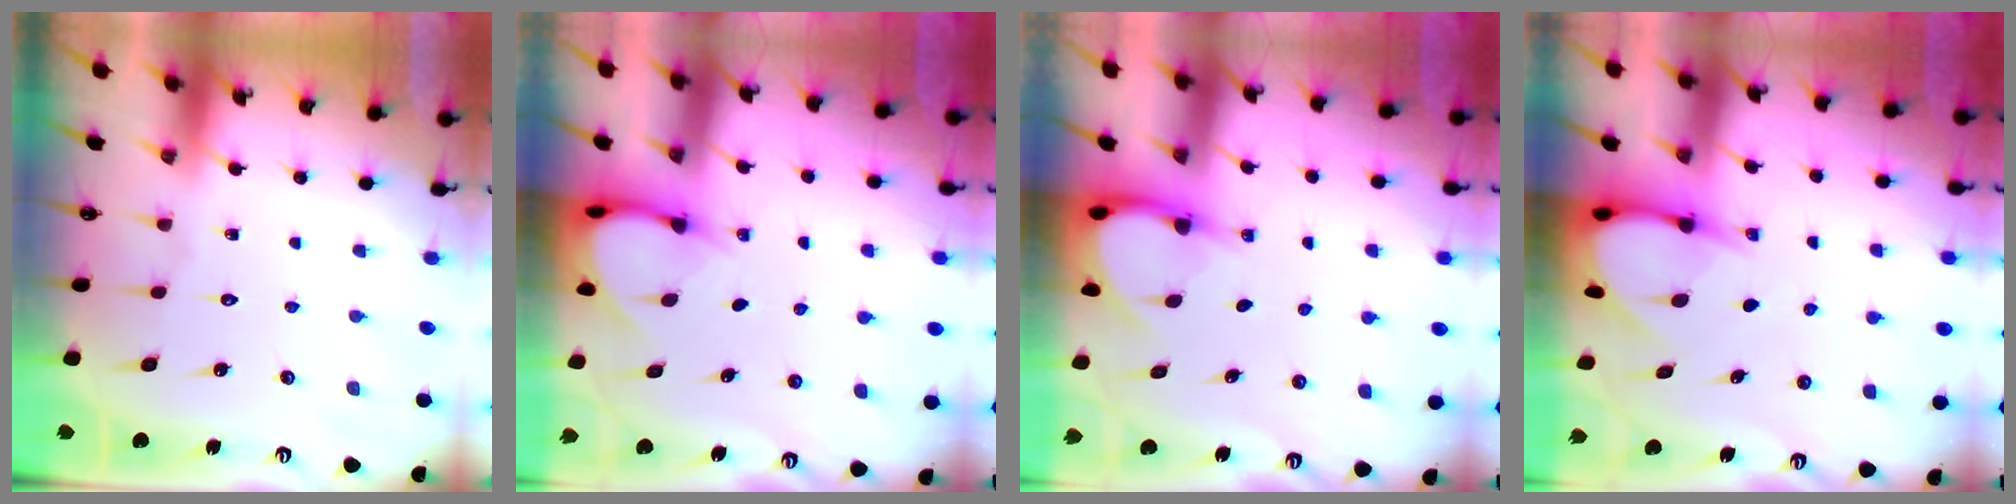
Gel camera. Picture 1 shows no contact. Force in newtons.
{"total": 3.9, "press": 3.9, "slide": 0.3}
{"total": 3.7, "press": 3.7, "slide": 0.3}
{"total": 5.3, "press": 5.3, "slide": 0.7}